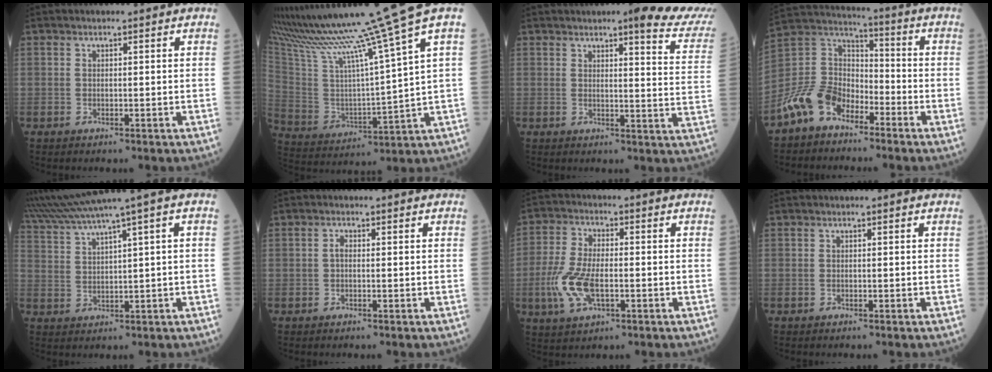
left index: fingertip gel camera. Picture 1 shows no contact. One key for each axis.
{"total": 18.4, "fx": 15.1, "fy": -3.9, "fz": 9.7, "tx": -0.181, "ty": -0.051, "tz": 0.267}
{"total": 11.8, "fx": 9.4, "fy": 0.9, "fz": 7.0, "tx": -0.071, "ty": -0.034, "tz": 0.084}
{"total": 10.2, "fx": -6.8, "fy": 5.9, "fz": 4.8, "tx": -0.120, "ty": 0.023, "tz": -0.143}
{"total": 8.6, "fx": 6.6, "fy": -2.2, "fz": 5.0, "tx": -0.099, "ty": 0.022, "tz": 0.129}
{"total": 1.0, "fx": -0.1, "fy": 0.7, "fz": 0.7, "tx": -0.011, "ty": 0.004, "tz": -0.002}
{"total": 8.8, "fx": -2.3, "fy": 3.9, "fz": 7.6, "tx": -0.180, "ty": -0.003, "tz": -0.039}
{"total": 0.0}